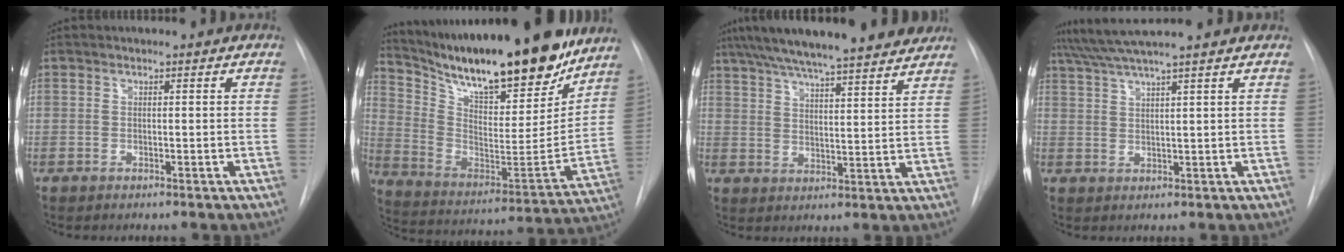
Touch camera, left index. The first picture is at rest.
{"total": 28.2, "force": [22.9, 6.3, 15.1], "torque": [-0.255, -0.026, 0.345]}
{"total": 21.1, "force": [18.1, 2.7, 10.6], "torque": [-0.176, 0.034, 0.252]}
{"total": 7.6, "force": [6.6, -1.6, 3.4], "torque": [-0.061, 0.029, 0.103]}